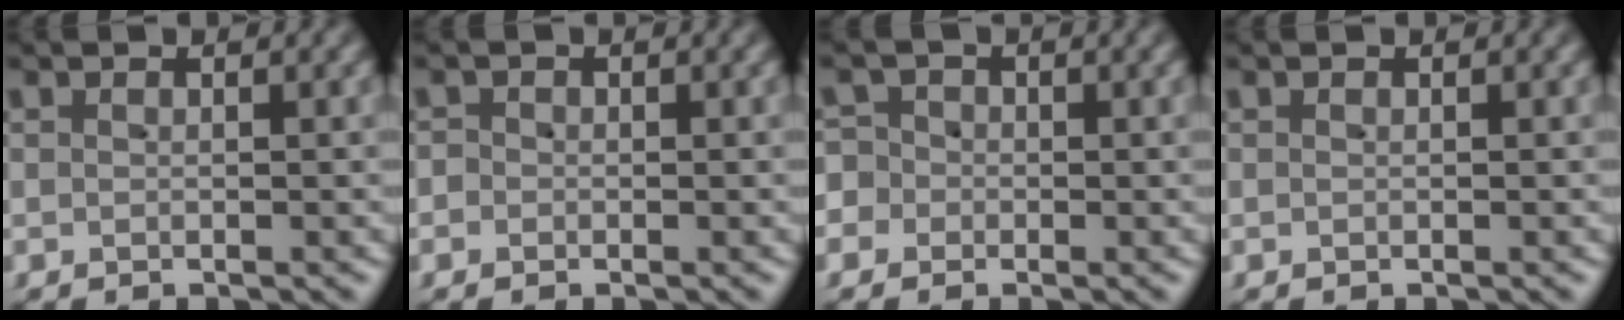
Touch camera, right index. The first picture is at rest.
{"total": 1.1, "force": [-0.5, 1.0, -0.2], "torque": [0.009, 0.005, -0.016]}
{"total": 5.7, "force": [-1.1, 5.5, 1.0], "torque": [-0.030, -0.004, -0.032]}
{"total": 0.0}